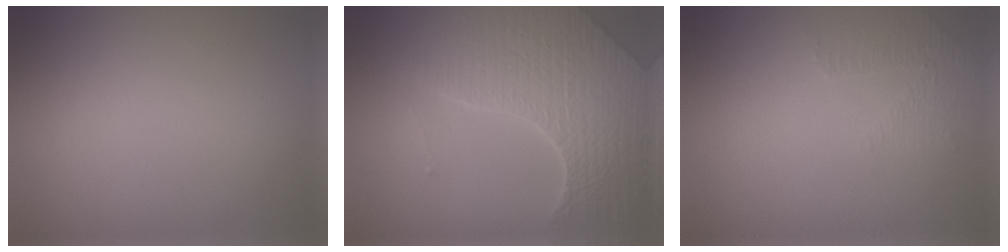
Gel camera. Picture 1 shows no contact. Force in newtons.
{"total": 7.9, "press": 5.7, "slide": 5.4}
{"total": 1.1, "press": 0.6, "slide": 1.0}